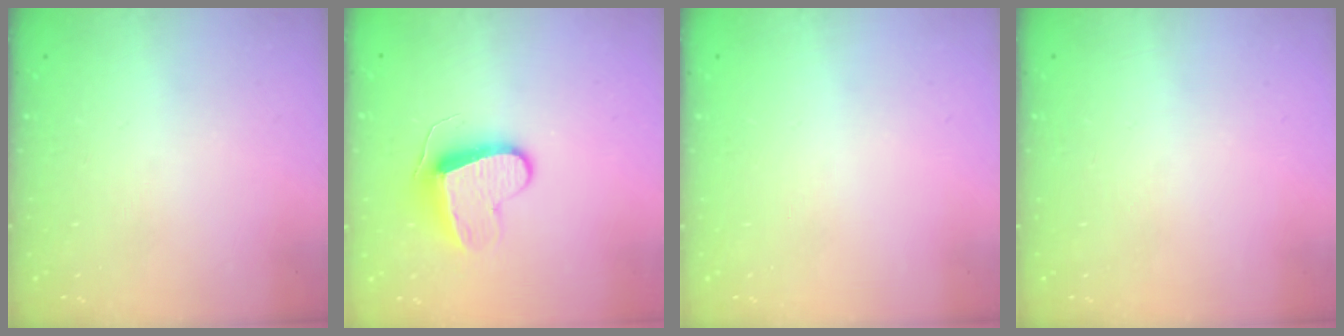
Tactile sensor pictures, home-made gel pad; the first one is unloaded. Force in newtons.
{"total": 9.3, "press": 9.3, "slide": 0.1}
{"total": 0.0}
{"total": 0.0}